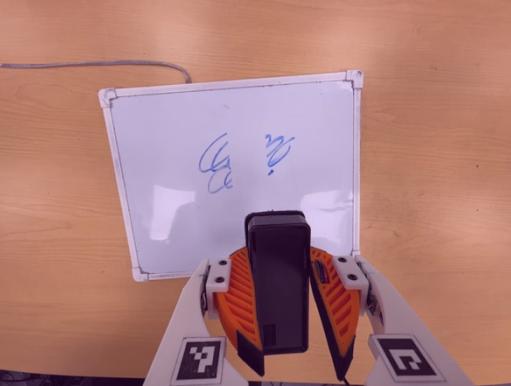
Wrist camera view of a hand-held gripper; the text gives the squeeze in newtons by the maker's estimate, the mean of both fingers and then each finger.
{"total": 9.6, "left": 9.0, "right": 10.2}